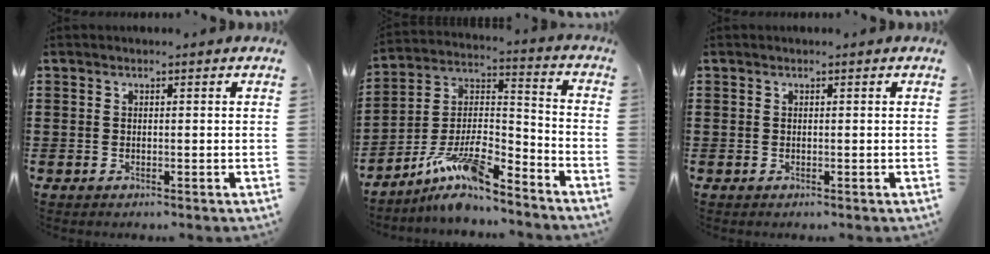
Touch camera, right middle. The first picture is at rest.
{"total": 10.4, "force": [-8.1, 2.1, 6.2], "torque": [-0.139, -0.001, -0.165]}
{"total": 0.0}